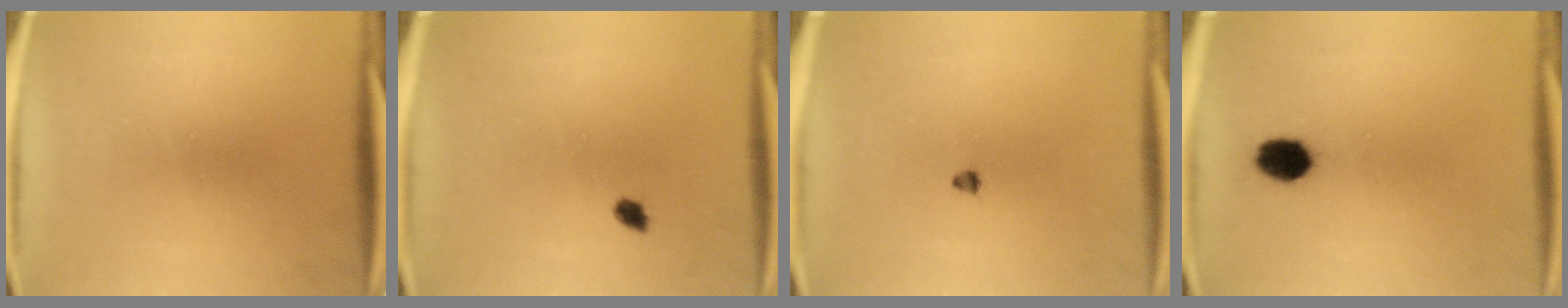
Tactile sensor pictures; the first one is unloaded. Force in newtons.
{"total": 1.5}
{"total": 1.1}
{"total": 5.6}